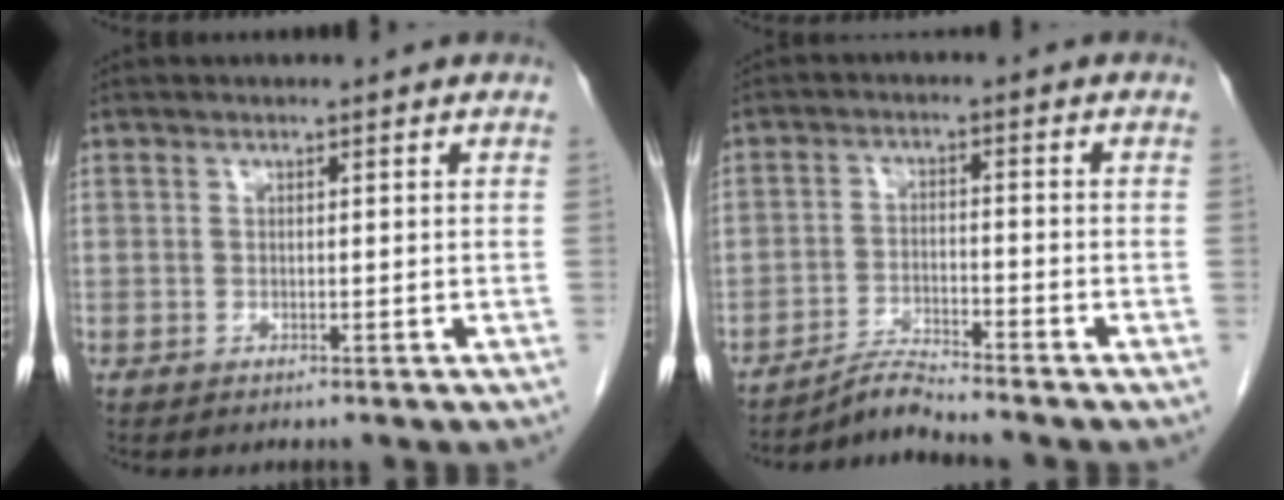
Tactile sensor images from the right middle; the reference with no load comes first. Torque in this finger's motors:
{"motor_torque": [-0.30, -0.15, -0.08, -0.01]}